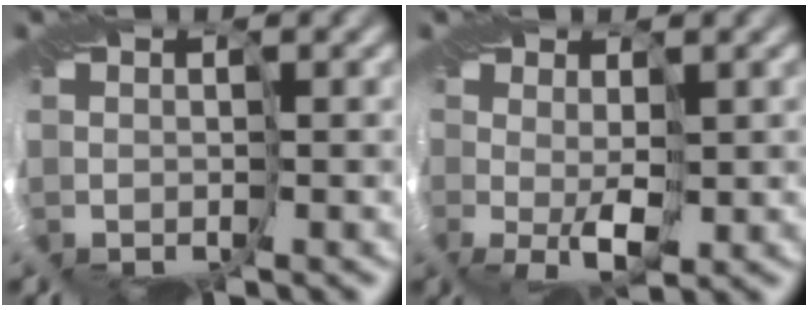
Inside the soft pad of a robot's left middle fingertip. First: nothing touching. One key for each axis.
{"total": 1.0, "fx": 0.7, "fy": -0.7, "fz": 0.3, "tx": -0.007, "ty": 0.001, "tz": 0.016}